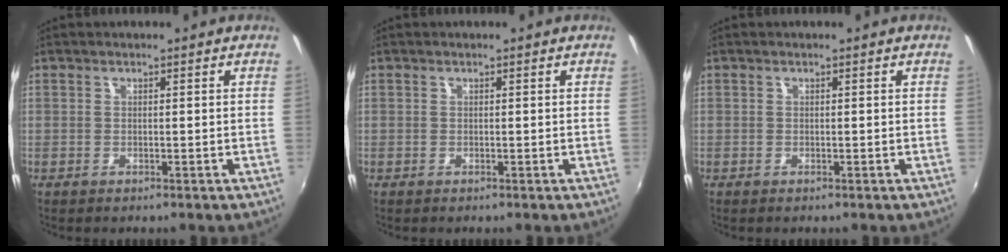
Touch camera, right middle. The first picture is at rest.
{"total": 0.0}
{"total": 0.0}